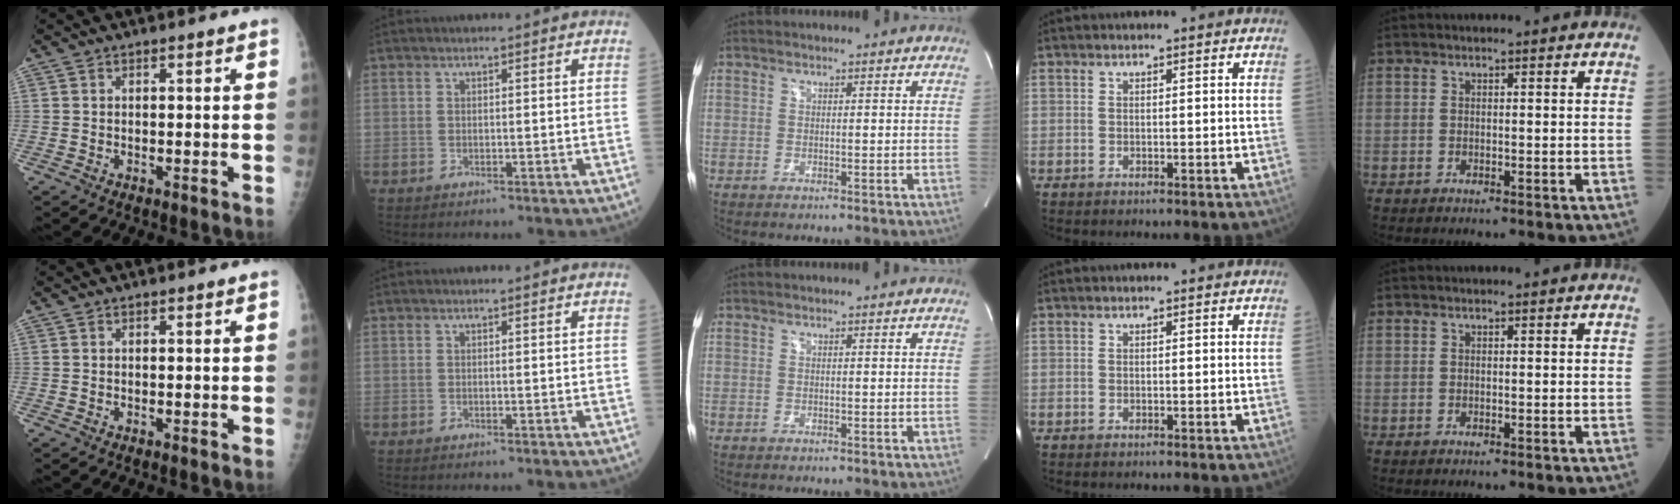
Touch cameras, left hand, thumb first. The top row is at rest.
{}